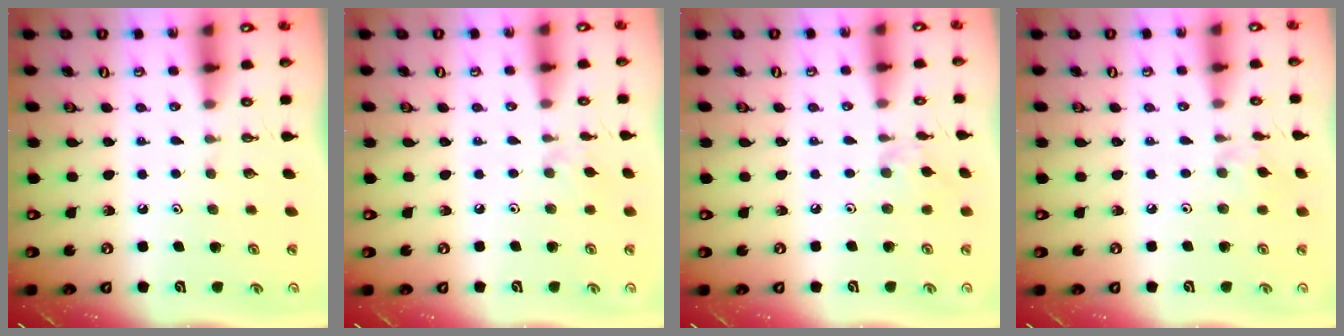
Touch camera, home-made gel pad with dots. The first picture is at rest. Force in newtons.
{"total": 2.6, "press": 2.5, "slide": 0.5}
{"total": 3.0, "press": 3.0, "slide": 0.6}
{"total": 2.6, "press": 2.6, "slide": 0.4}